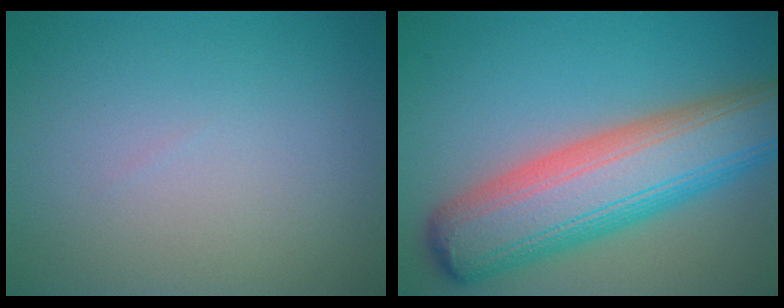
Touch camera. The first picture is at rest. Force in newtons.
{"total": 11.0, "press": 11.0, "slide": 0.4}